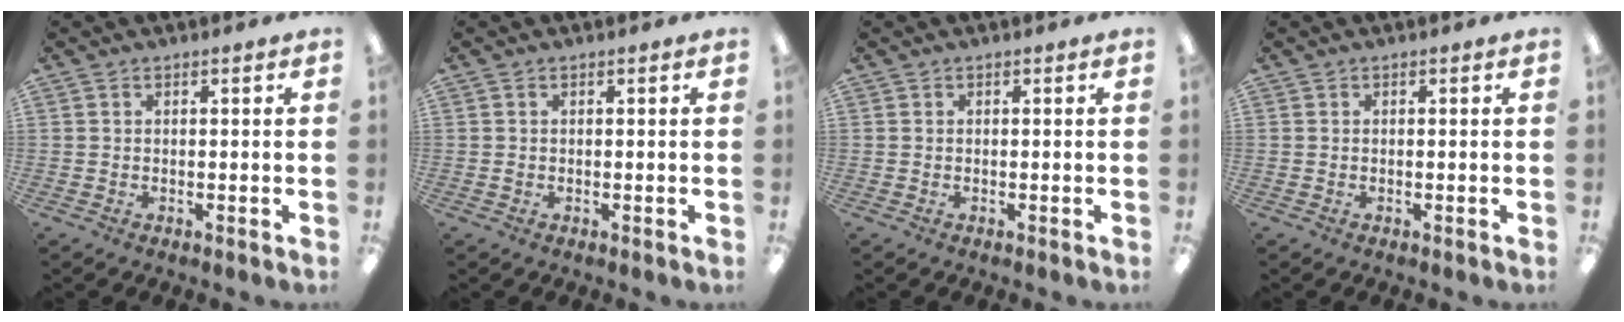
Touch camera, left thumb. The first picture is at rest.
{"total": 0.8, "force": [0.1, 0.5, 0.6], "torque": [-0.013, 0.003, 0.000]}
{"total": 0.0}
{"total": 0.0}